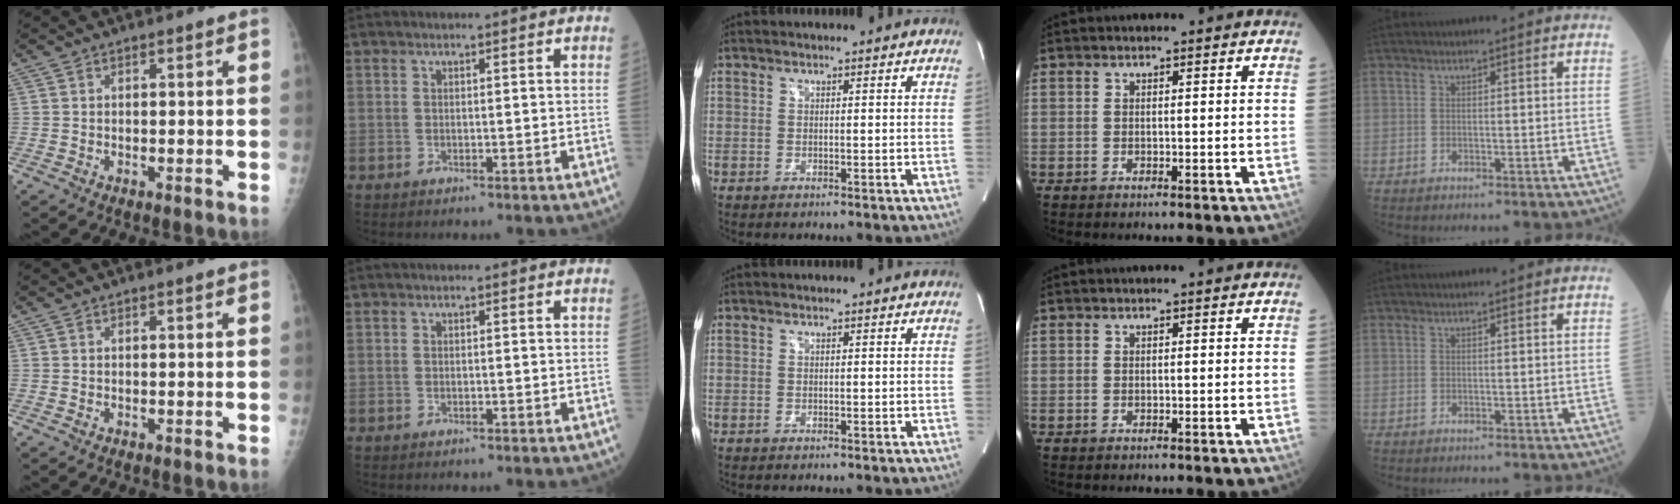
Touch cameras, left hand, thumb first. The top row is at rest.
{}